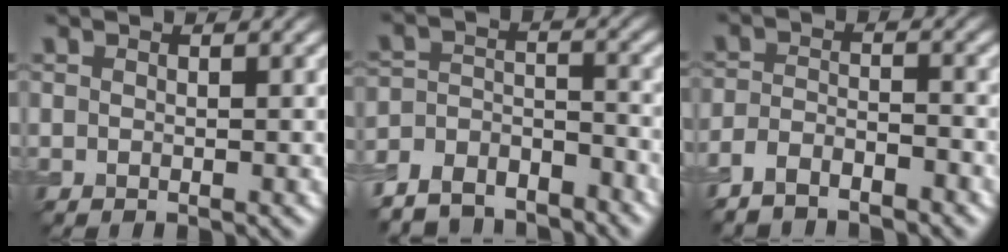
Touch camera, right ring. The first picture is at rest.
{"total": 6.7, "force": [-6.0, 2.6, 1.4], "torque": [-0.031, -0.010, -0.110]}
{"total": 3.3, "force": [-2.9, 0.9, 1.3], "torque": [-0.024, 0.001, -0.061]}